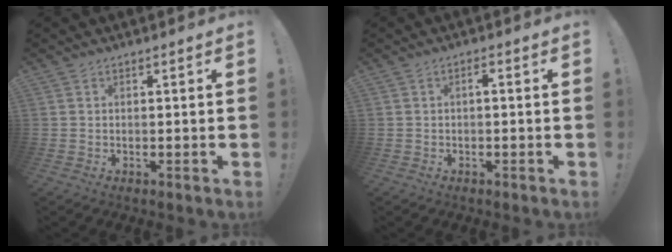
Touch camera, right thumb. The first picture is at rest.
{"total": 1.4, "force": [-0.8, 0.2, 1.2], "torque": [-0.029, 0.009, -0.014]}